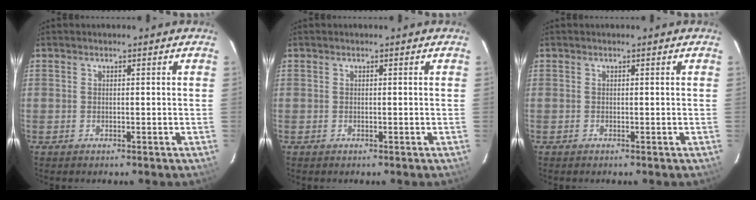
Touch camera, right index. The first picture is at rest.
{"total": 0.0}
{"total": 0.0}